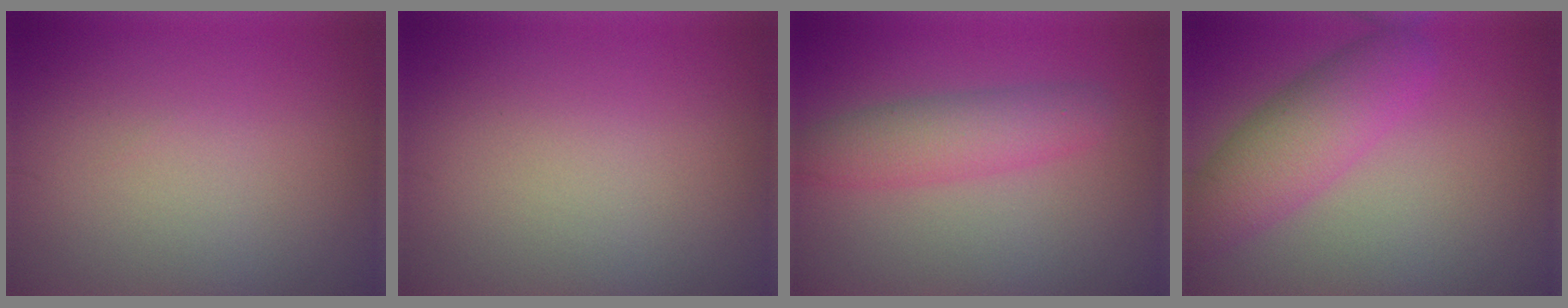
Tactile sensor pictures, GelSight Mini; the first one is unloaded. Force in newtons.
{"total": 0.0}
{"total": 3.6, "press": 3.6, "slide": 0.1}
{"total": 4.9, "press": 4.9, "slide": 0.2}